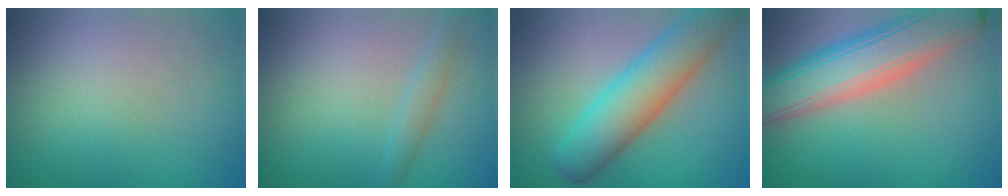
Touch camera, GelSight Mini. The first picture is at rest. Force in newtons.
{"total": 1.5, "press": 1.5, "slide": 0.1}
{"total": 8.2, "press": 8.2, "slide": 0.6}
{"total": 8.7, "press": 8.7, "slide": 0.5}